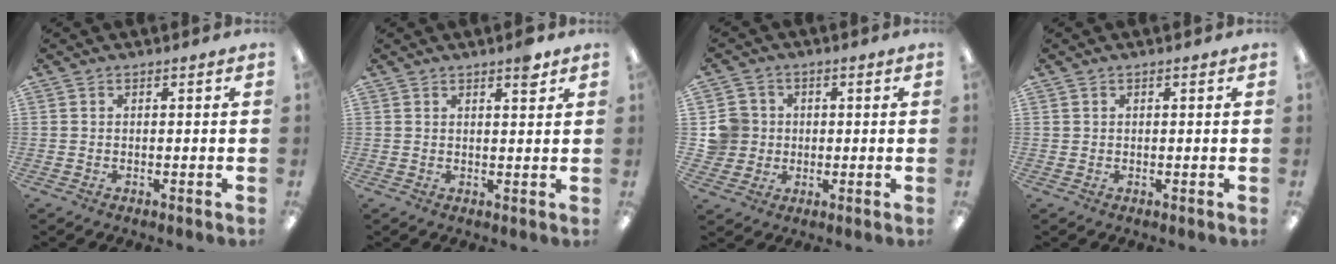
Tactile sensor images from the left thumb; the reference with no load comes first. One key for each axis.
{"total": 3.6, "fx": 2.6, "fy": 0.9, "fz": 2.3, "tx": -0.027, "ty": -0.012, "tz": 0.040}
{"total": 7.1, "fx": 0.6, "fy": 7.0, "fz": 1.3, "tx": -0.036, "ty": 0.011, "tz": 0.017}
{"total": 0.7, "fx": 0.3, "fy": 0.6, "fz": 0.0, "tx": 0.000, "ty": 0.004, "tz": 0.005}